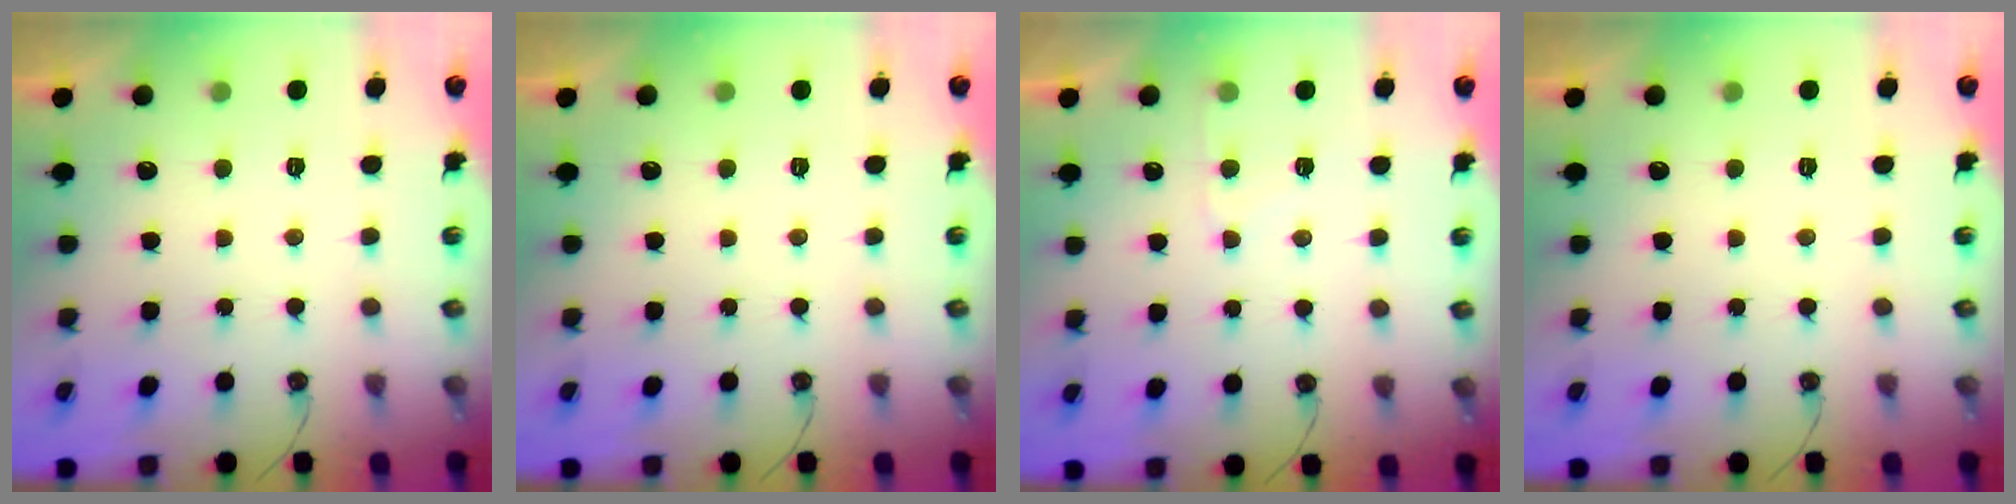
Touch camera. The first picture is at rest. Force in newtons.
{"total": 0.0}
{"total": 5.1, "press": 5.0, "slide": 0.6}
{"total": 0.0}